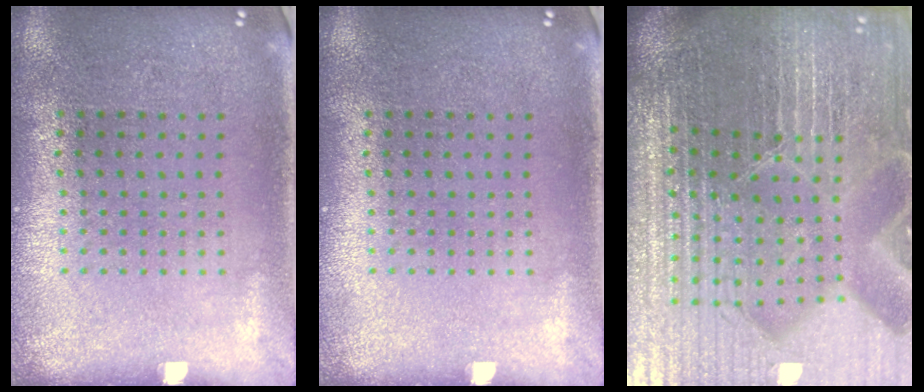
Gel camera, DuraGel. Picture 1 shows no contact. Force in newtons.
{"total": 0.0}
{"total": 6.6, "press": 5.9, "slide": 2.9}